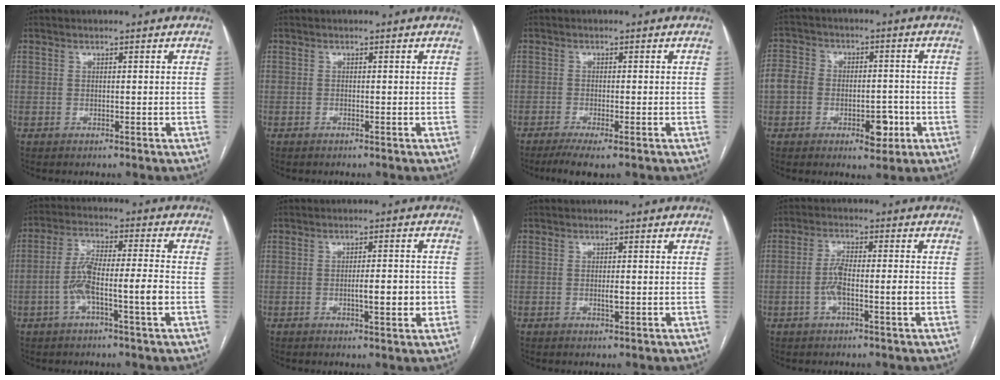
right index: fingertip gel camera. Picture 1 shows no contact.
{"total": 0.0}
{"total": 4.4, "force": [-3.0, 0.4, 3.2], "torque": [-0.052, -0.011, -0.049]}
{"total": 8.6, "force": [-2.7, 5.8, 5.7], "torque": [-0.087, 0.026, -0.043]}
{"total": 8.8, "force": [-2.6, 0.7, 8.3], "torque": [-0.165, 0.021, -0.051]}
{"total": 5.1, "force": [-1.1, 0.9, 4.9], "torque": [-0.075, 0.001, -0.013]}
{"total": 1.3, "force": [-0.3, 0.4, 1.3], "torque": [-0.024, -0.001, -0.004]}
{"total": 5.5, "force": [-1.4, 1.0, 5.2], "torque": [-0.106, 0.014, -0.026]}